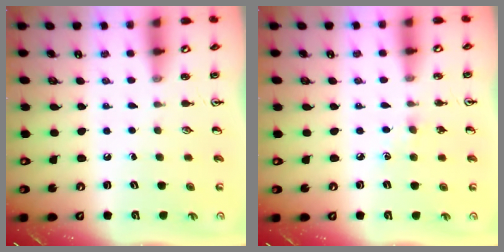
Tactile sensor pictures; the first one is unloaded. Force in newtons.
{"total": 4.7, "press": 4.7, "slide": 0.6}